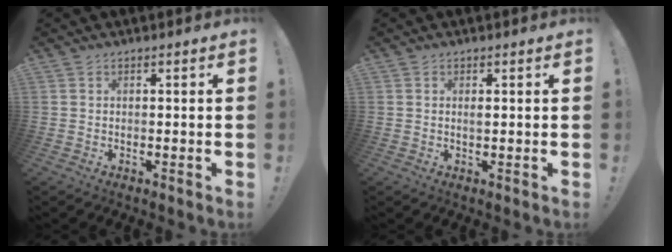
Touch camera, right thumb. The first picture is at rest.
{"total": 0.6, "force": [0.1, 0.0, 0.6], "torque": [-0.009, -0.003, 0.002]}